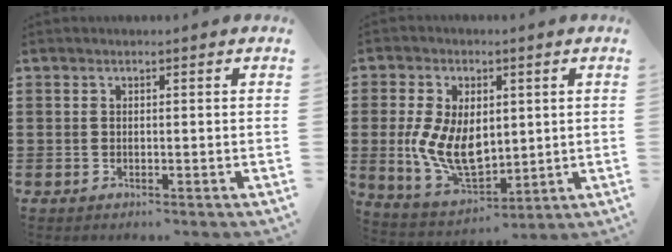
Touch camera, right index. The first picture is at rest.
{"total": 10.2, "force": [0.3, 6.2, 8.1], "torque": [-0.176, 0.001, 0.006]}